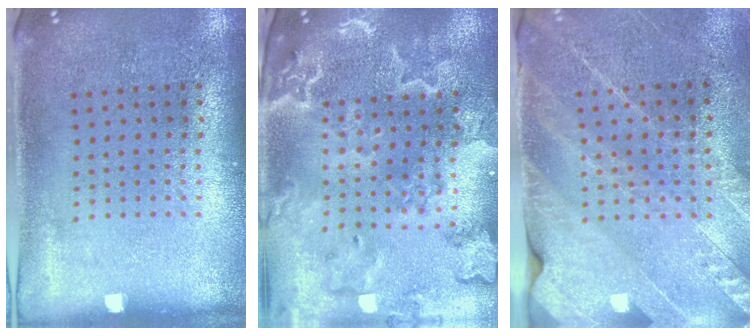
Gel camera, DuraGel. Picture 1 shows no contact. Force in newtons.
{"total": 3.7, "press": 3.2, "slide": 1.8}
{"total": 2.7, "press": 2.7, "slide": 0.1}